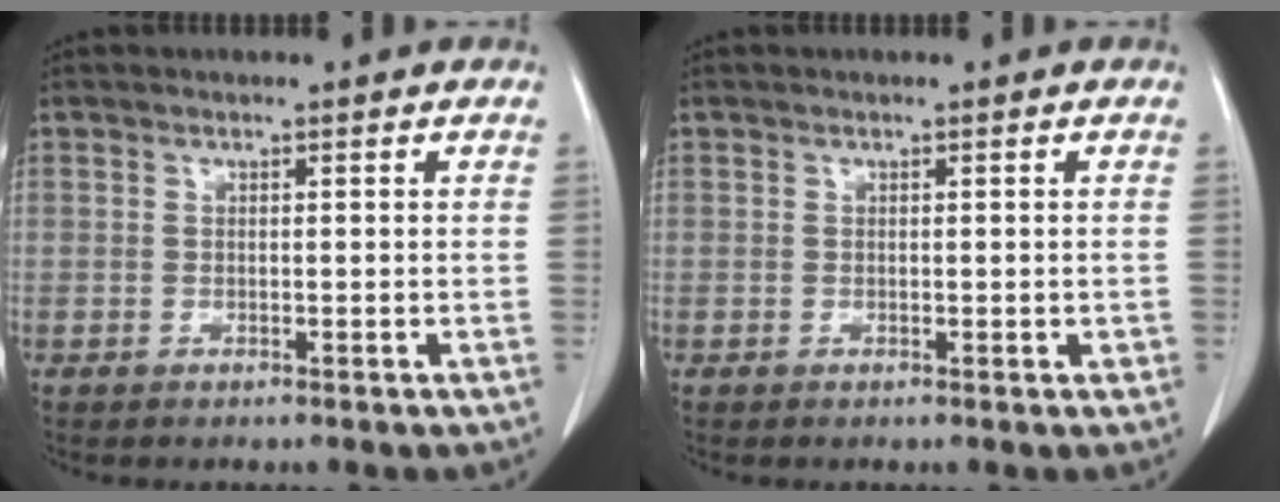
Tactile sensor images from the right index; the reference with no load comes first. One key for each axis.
{"total": 0.8, "fx": 0.0, "fy": 0.5, "fz": 0.6, "tx": -0.003, "ty": 0.001, "tz": 0.002}